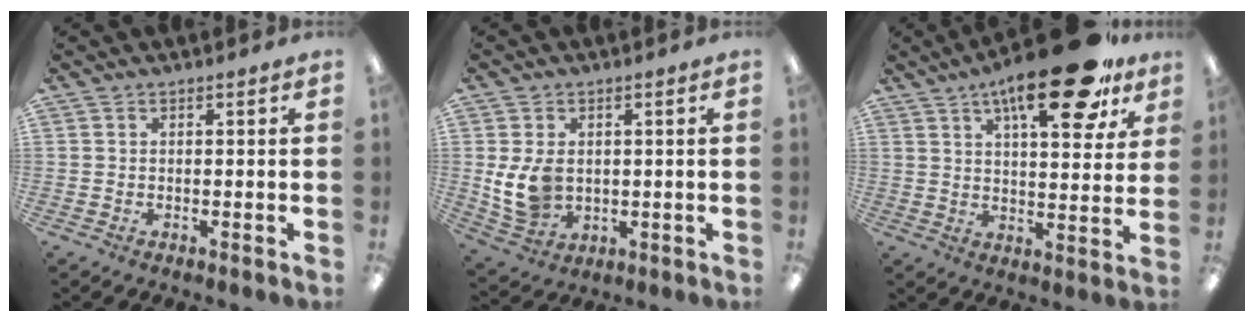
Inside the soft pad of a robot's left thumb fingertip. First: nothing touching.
{"total": 8.7, "force": [0.6, 6.7, 5.5], "torque": [-0.119, 0.003, 0.013]}
{"total": 20.7, "force": [12.6, 6.9, 14.9], "torque": [-0.221, -0.056, 0.195]}